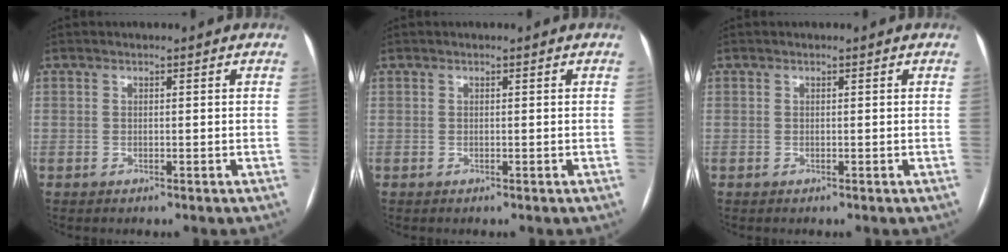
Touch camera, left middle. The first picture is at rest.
{"total": 0.0}
{"total": 0.0}